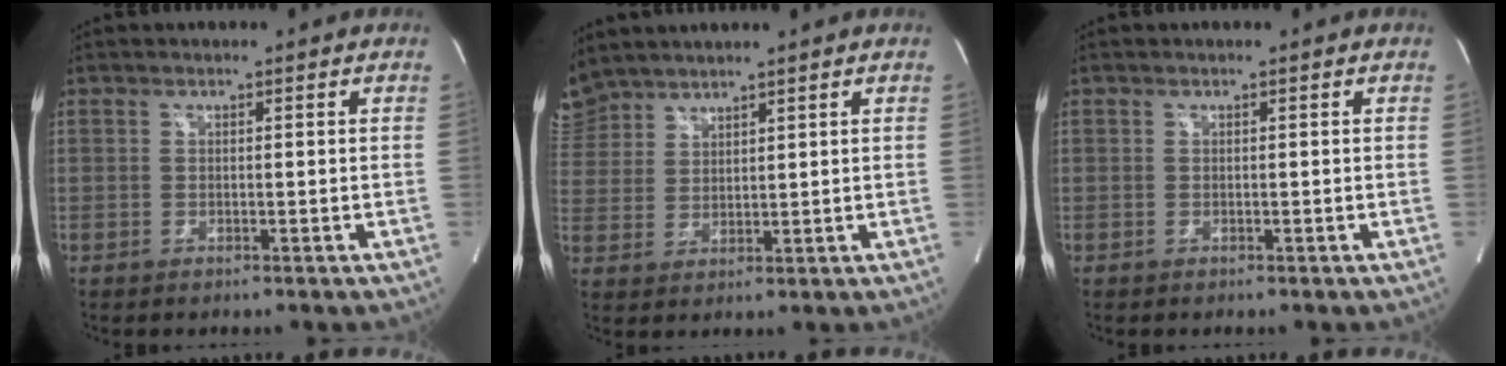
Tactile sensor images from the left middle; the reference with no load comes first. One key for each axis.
{"total": 7.0, "fx": 6.4, "fy": 2.8, "fz": 0.5, "tx": -0.018, "ty": 0.014, "tz": 0.138}
{"total": 0.0}